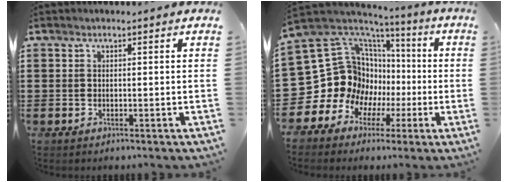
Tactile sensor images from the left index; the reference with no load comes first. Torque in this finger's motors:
{"motor_torque": [1.04, 0.90, 0.32, 0.03]}